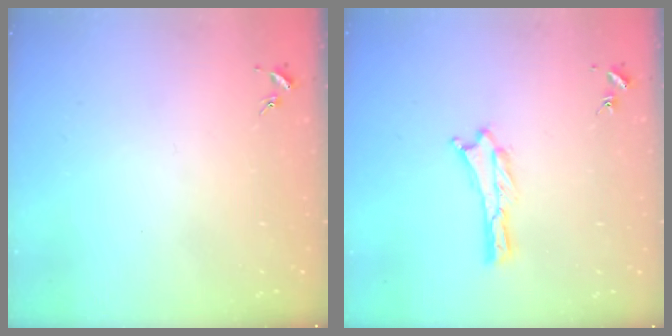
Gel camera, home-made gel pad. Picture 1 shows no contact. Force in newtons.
{"total": 0.0}